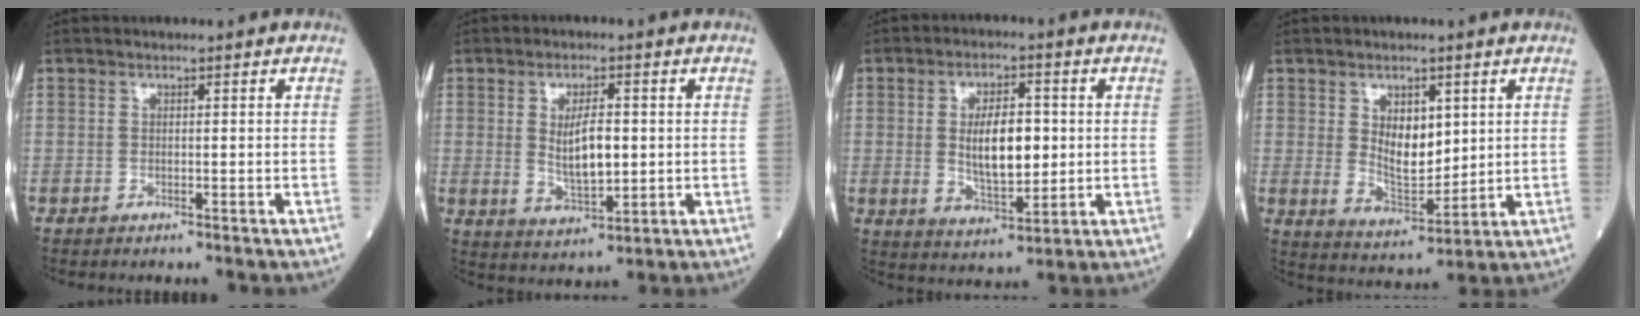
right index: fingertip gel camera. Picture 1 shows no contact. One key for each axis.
{"total": 6.8, "fx": 0.6, "fy": 2.4, "fz": 6.3, "tx": -0.117, "ty": -0.006, "tz": 0.017}
{"total": 9.0, "fx": 0.6, "fy": 3.6, "fz": 8.2, "tx": -0.149, "ty": 0.000, "tz": 0.017}
{"total": 7.3, "fx": 2.2, "fy": 3.7, "fz": 5.9, "tx": -0.103, "ty": -0.004, "tz": 0.051}